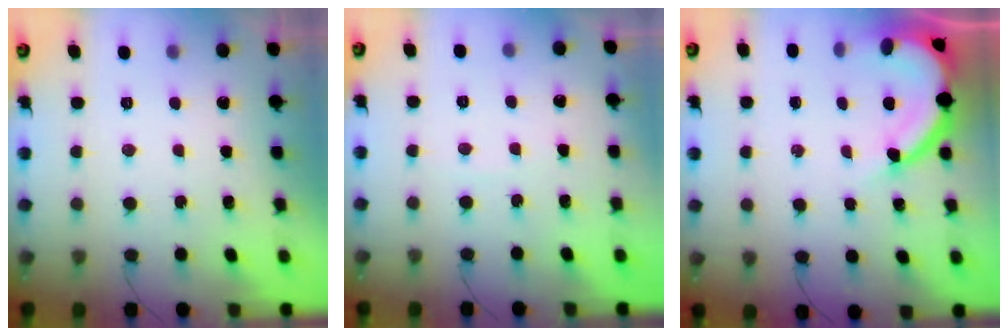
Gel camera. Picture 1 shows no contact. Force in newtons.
{"total": 2.4, "press": 2.3, "slide": 0.3}
{"total": 10.6, "press": 10.5, "slide": 1.2}